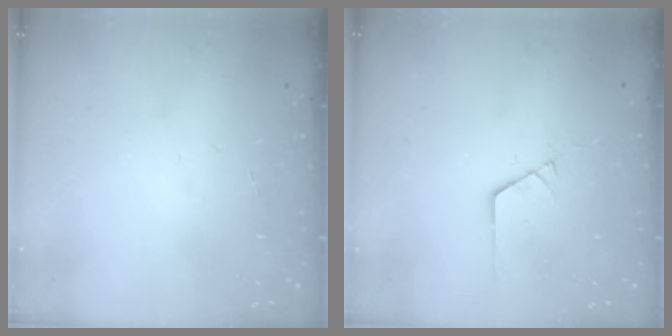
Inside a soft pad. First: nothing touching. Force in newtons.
{"total": 1.0, "press": 1.0, "slide": 0.1}